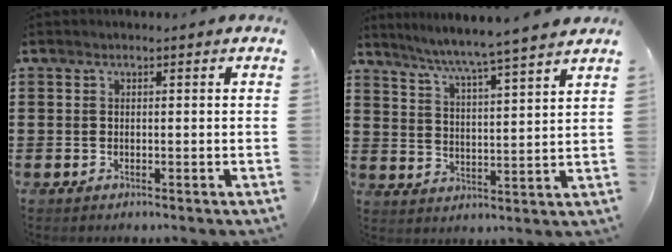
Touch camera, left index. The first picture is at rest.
{"total": 5.4, "force": [4.8, -1.4, 2.0], "torque": [-0.060, -0.040, 0.075]}